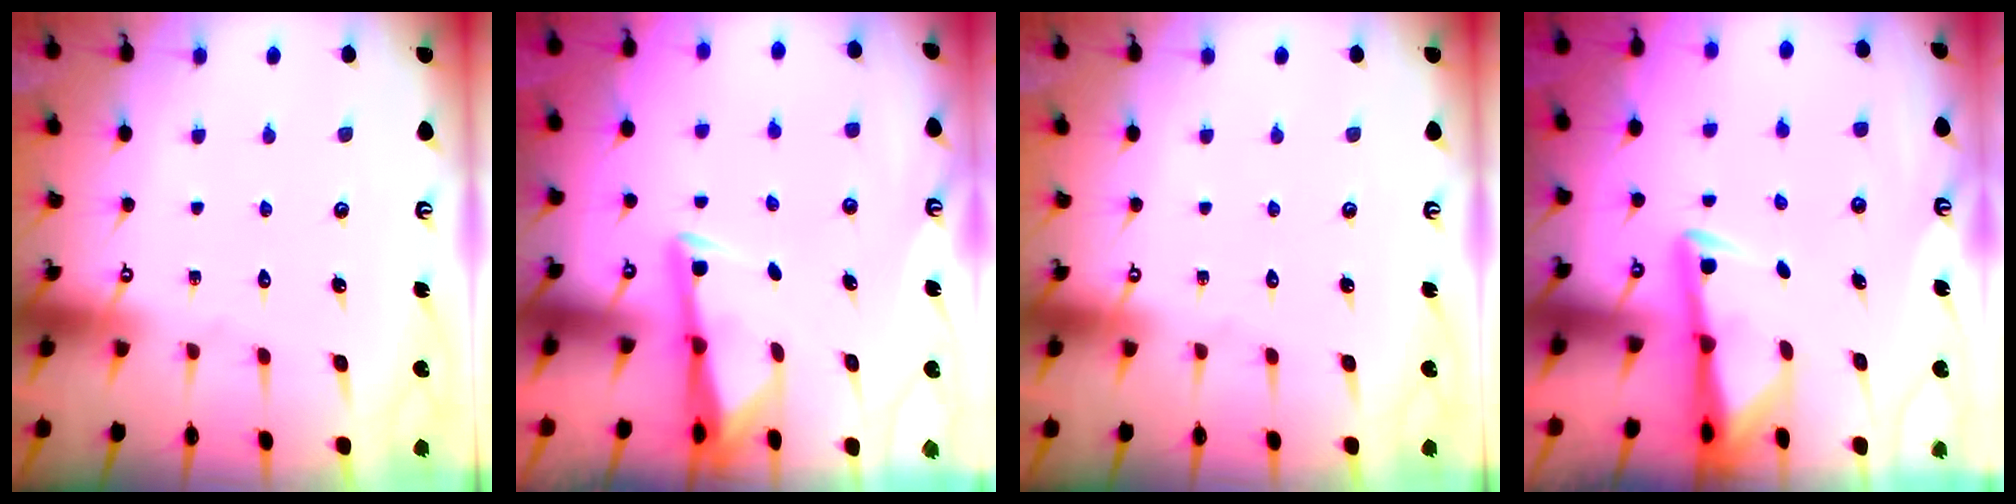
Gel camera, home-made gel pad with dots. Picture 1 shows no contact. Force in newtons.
{"total": 3.2, "press": 3.1, "slide": 0.4}
{"total": 0.0}
{"total": 2.9, "press": 2.9, "slide": 0.5}